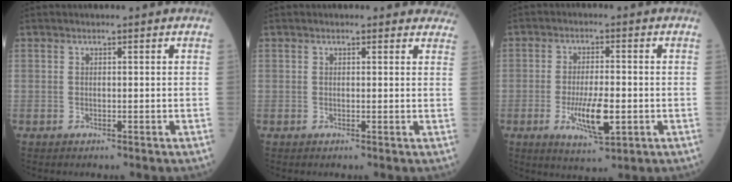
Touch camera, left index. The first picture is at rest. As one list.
[{"total": 4.2, "force": [3.9, 1.6, 0.6], "torque": [0.015, -0.003, 0.020]}, {"total": 7.5, "force": [-2.1, 1.8, 7.0], "torque": [-0.133, -0.012, -0.032]}]